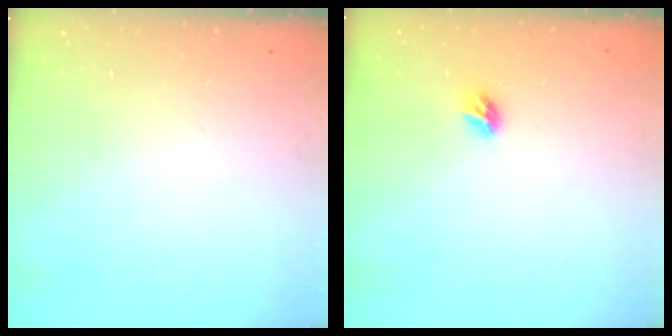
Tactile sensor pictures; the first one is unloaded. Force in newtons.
{"total": 5.8, "press": 5.8, "slide": 0.7}